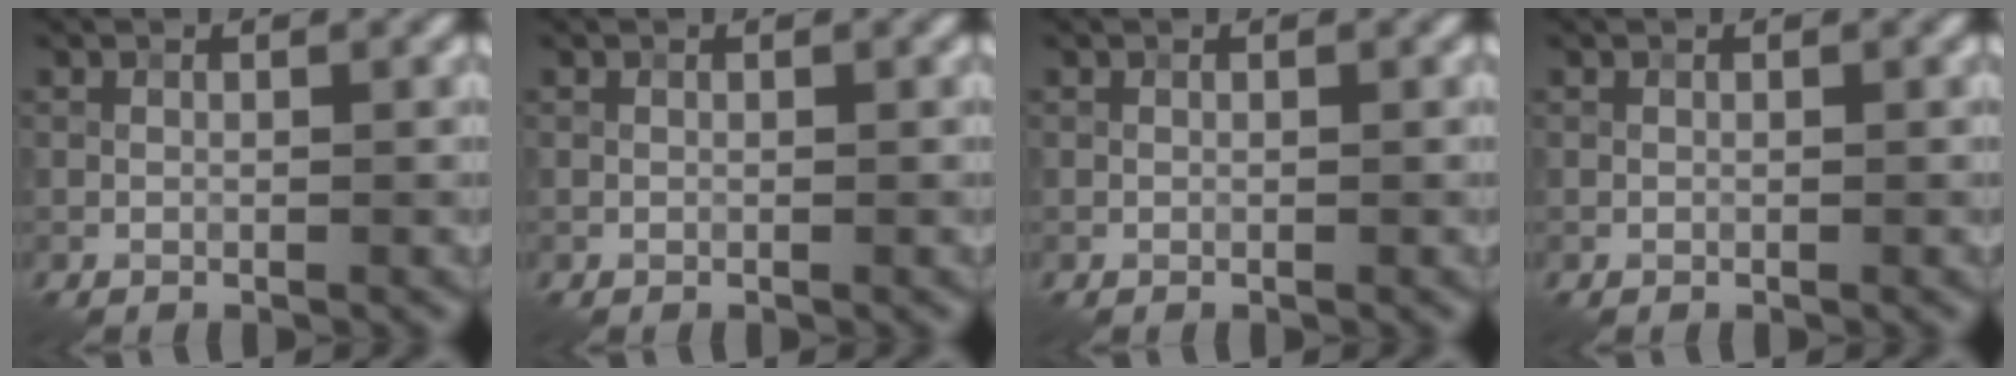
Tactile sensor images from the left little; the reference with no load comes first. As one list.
[{"total": 0.0}, {"total": 0.0}, {"total": 0.0}]